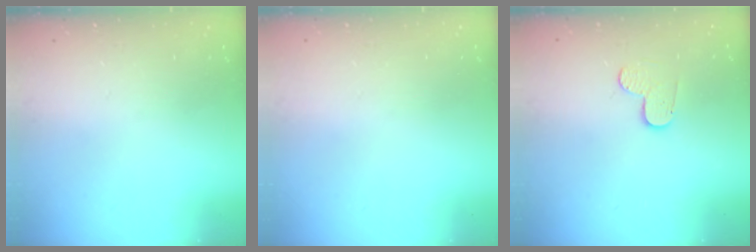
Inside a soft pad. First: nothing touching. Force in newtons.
{"total": 0.8, "press": 0.8, "slide": 0.1}
{"total": 4.1, "press": 4.1, "slide": 0.3}